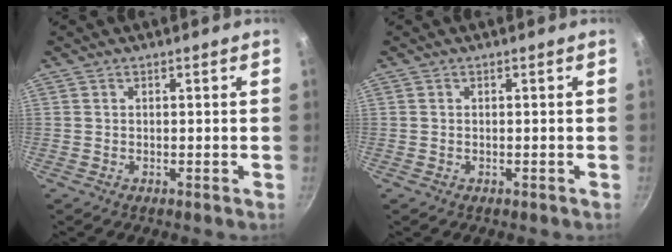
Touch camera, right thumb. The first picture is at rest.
{"total": 0.0}